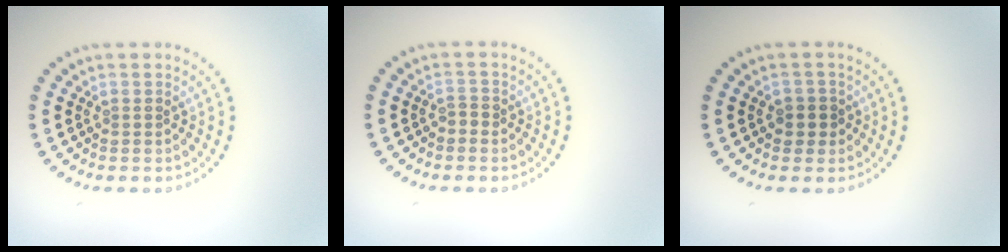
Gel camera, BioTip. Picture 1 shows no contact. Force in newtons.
{"total": 0.9, "press": 0.8, "slide": 0.4}
{"total": 1.7, "press": 1.5, "slide": 0.7}